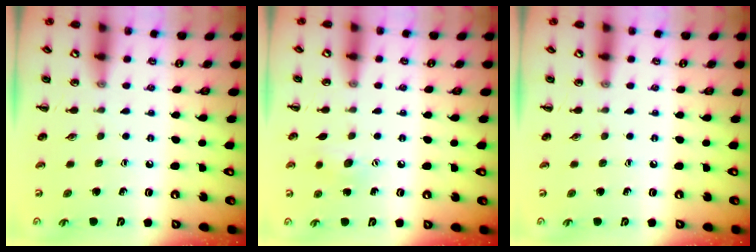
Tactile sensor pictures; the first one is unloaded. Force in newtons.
{"total": 7.0, "press": 6.9, "slide": 1.5}
{"total": 0.0}